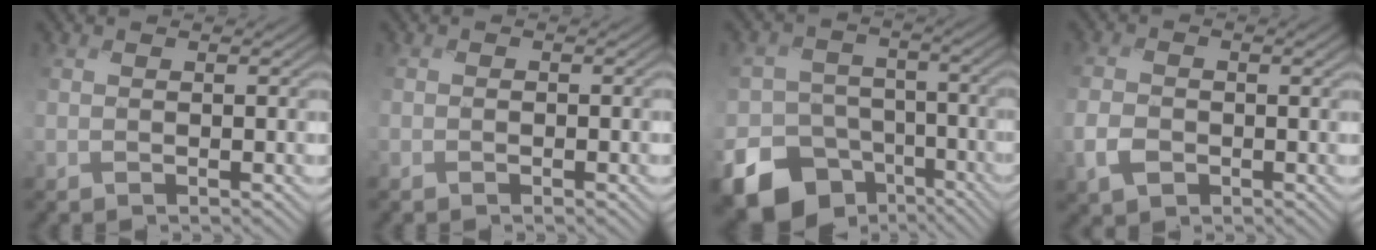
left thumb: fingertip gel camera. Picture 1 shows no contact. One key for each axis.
{"total": 0.8, "fx": -0.5, "fy": 0.6, "fz": -0.2, "tx": 0.003, "ty": -0.003, "tz": -0.013}
{"total": 17.6, "fx": -11.5, "fy": 12.2, "fz": 5.4, "tx": -0.139, "ty": -0.075, "tz": -0.182}
{"total": 3.6, "fx": -1.8, "fy": 2.4, "fz": 2.1, "tx": -0.051, "ty": -0.005, "tz": -0.042}